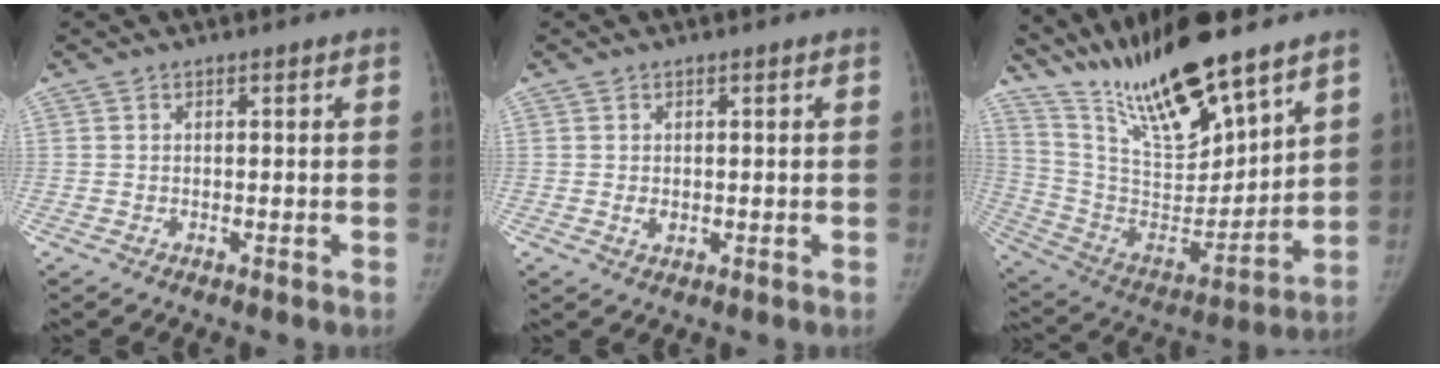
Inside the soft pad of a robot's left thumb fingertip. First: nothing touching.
{"total": 1.4, "force": [0.1, 0.9, 1.0], "torque": [-0.010, -0.002, 0.006]}
{"total": 21.8, "force": [17.4, 4.7, 12.3], "torque": [-0.188, -0.092, 0.325]}